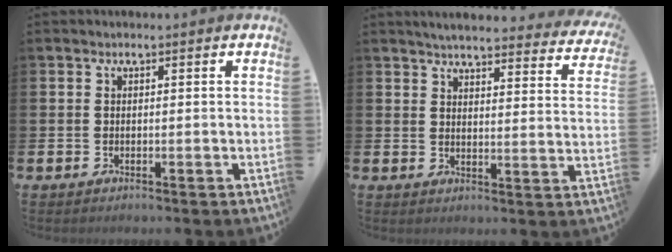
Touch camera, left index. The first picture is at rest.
{"total": 4.5, "force": [4.2, 0.5, 1.3], "torque": [-0.033, -0.032, 0.069]}